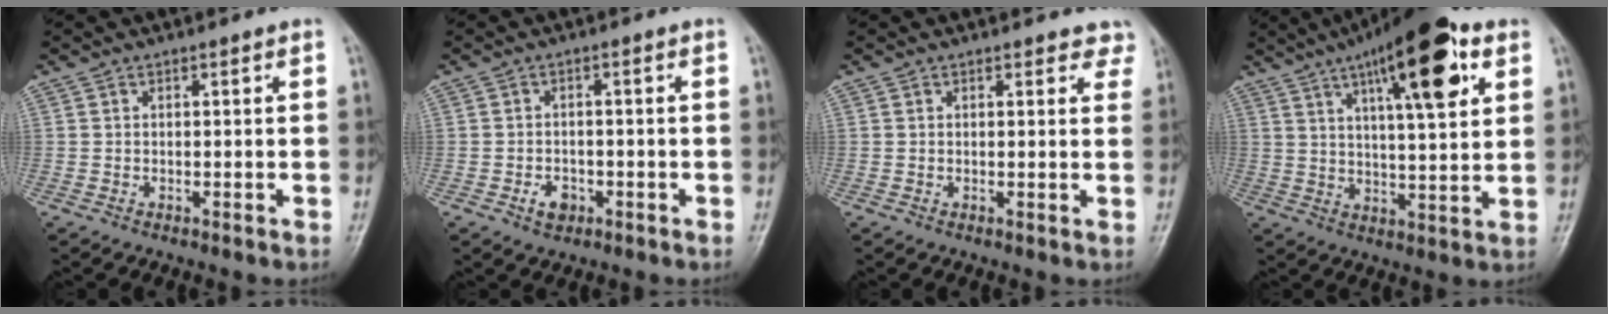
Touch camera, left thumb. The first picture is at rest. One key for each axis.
{"total": 3.2, "fx": -1.5, "fy": 2.4, "fz": 1.7, "tx": -0.018, "ty": 0.008, "tz": -0.021}
{"total": 3.3, "fx": 2.8, "fy": 1.6, "fz": 0.7, "tx": 0.027, "ty": -0.011, "tz": 0.015}
{"total": 18.4, "fx": 8.8, "fy": 5.3, "fz": 15.3, "tx": -0.210, "ty": -0.017, "tz": 0.132}